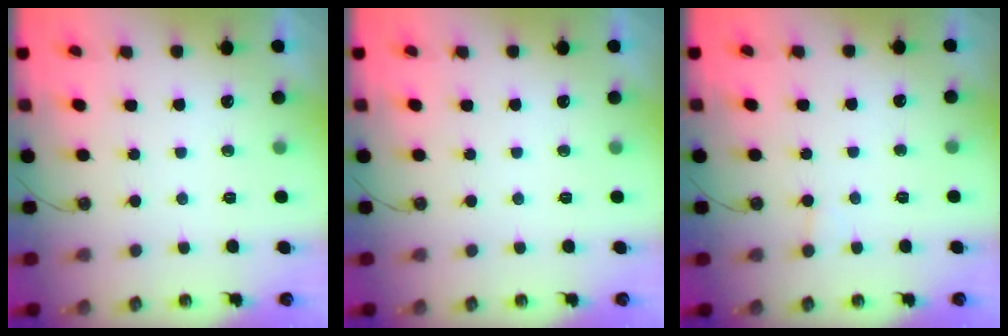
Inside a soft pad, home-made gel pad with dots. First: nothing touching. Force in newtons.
{"total": 0.0}
{"total": 2.9, "press": 2.9, "slide": 0.2}